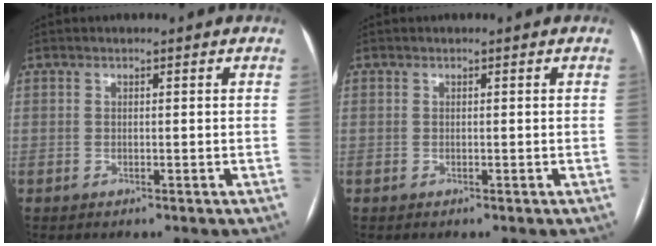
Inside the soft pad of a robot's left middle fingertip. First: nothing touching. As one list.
[{"total": 0.0}]